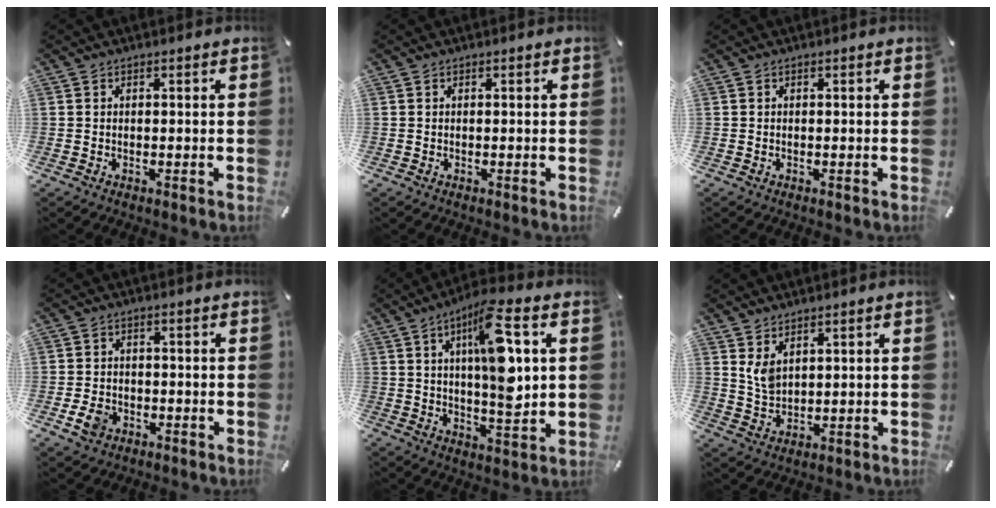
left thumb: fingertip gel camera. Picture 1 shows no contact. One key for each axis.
{"total": 0.0}
{"total": 0.0}
{"total": 4.4, "fx": -1.8, "fy": 3.4, "fz": 2.1, "tx": -0.053, "ty": 0.003, "tz": -0.035}
{"total": 15.0, "fx": 4.3, "fy": 5.0, "fz": 13.5, "tx": -0.210, "ty": -0.012, "tz": 0.065}
{"total": 4.6, "fx": 2.8, "fy": 2.6, "fz": 2.4, "tx": -0.067, "ty": -0.013, "tz": 0.049}